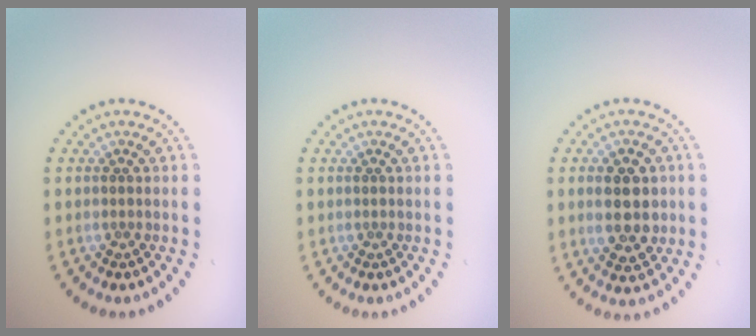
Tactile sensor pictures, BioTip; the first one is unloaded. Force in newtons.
{"total": 0.0}
{"total": 4.5, "press": 4.4, "slide": 0.5}